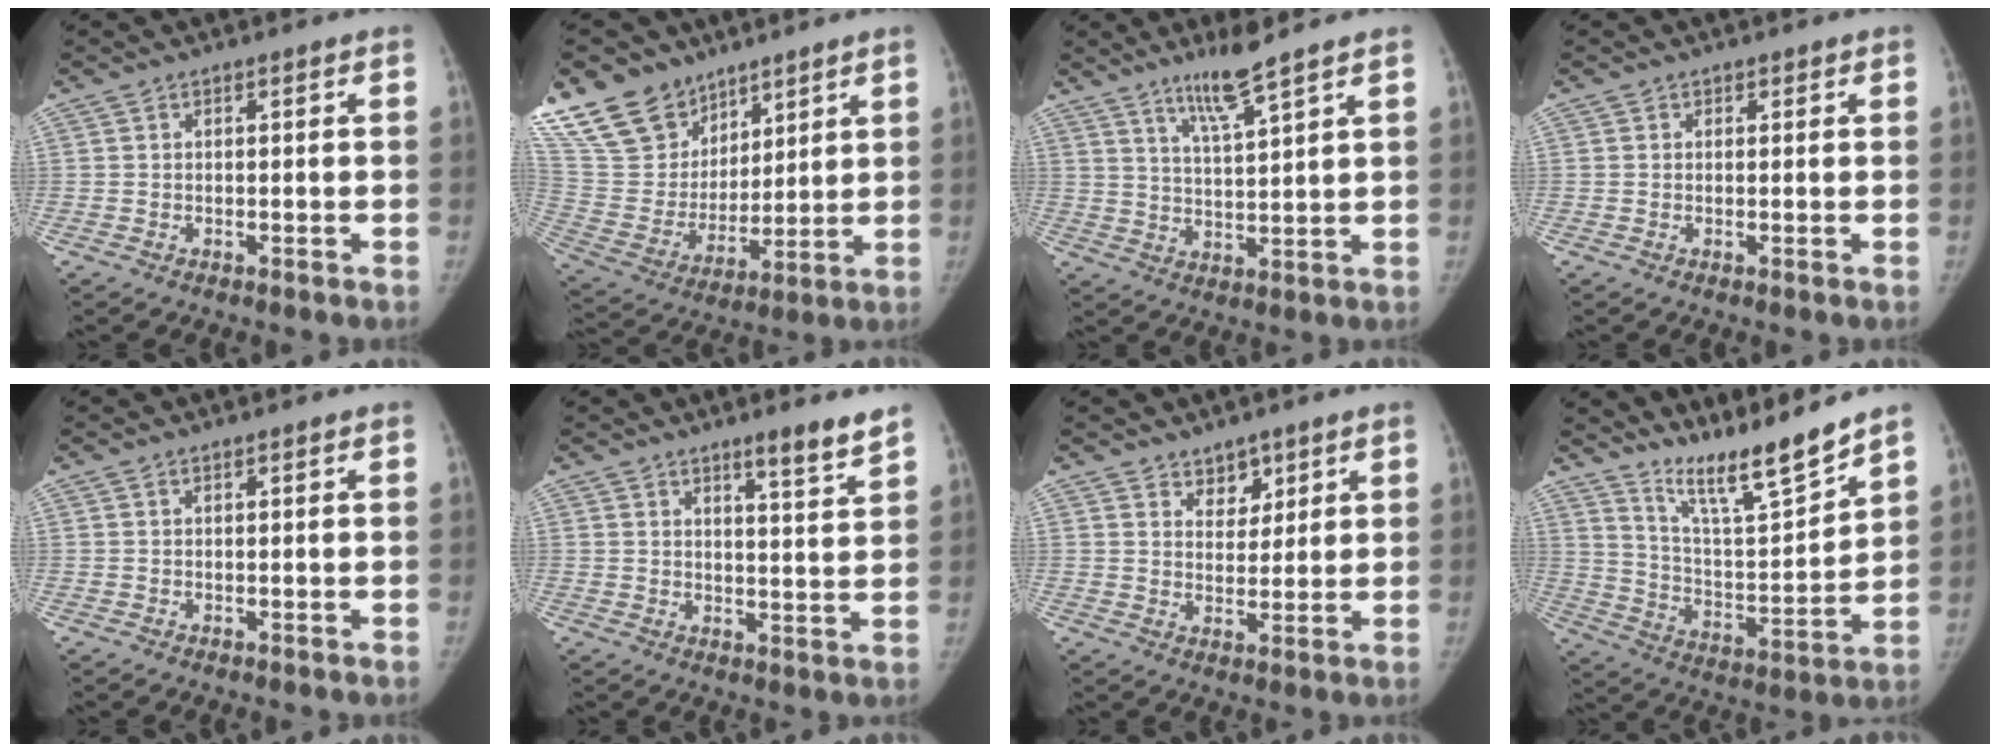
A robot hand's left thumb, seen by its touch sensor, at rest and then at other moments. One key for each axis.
{"total": 20.1, "fx": 14.1, "fy": 12.9, "fz": 6.2, "tx": -0.103, "ty": -0.053, "tz": 0.281}
{"total": 7.1, "fx": 5.3, "fy": 0.0, "fz": 4.7, "tx": -0.089, "ty": -0.042, "tz": 0.103}
{"total": 0.7, "fx": 0.3, "fy": 0.6, "fz": 0.0, "tx": 0.008, "ty": 0.000, "tz": 0.001}
{"total": 0.0}
{"total": 5.6, "fx": 4.5, "fy": 0.4, "fz": 3.4, "tx": -0.040, "ty": -0.041, "tz": 0.062}
{"total": 4.4, "fx": 3.2, "fy": 2.9, "fz": 1.2, "tx": 0.011, "ty": -0.024, "tz": 0.054}
{"total": 13.6, "fx": 11.9, "fy": 0.6, "fz": 6.5, "tx": -0.094, "ty": -0.088, "tz": 0.217}